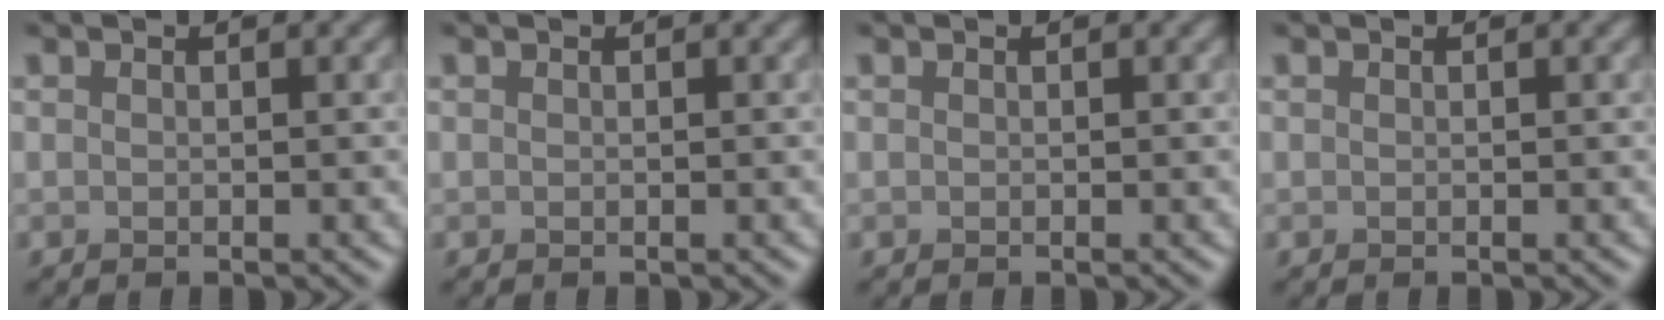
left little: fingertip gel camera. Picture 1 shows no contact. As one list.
[{"total": 0.0}, {"total": 0.0}, {"total": 0.0}]